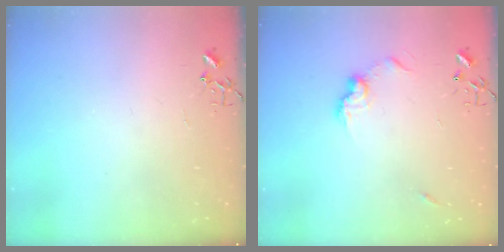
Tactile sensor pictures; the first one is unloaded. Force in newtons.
{"total": 8.8, "press": 8.8, "slide": 0.4}